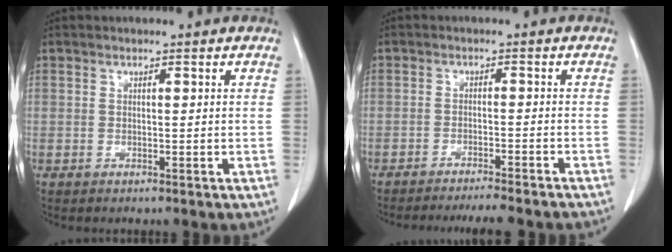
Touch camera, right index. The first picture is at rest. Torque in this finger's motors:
{"motor_torque": [0.69, -0.68, 0.28, 0.08]}